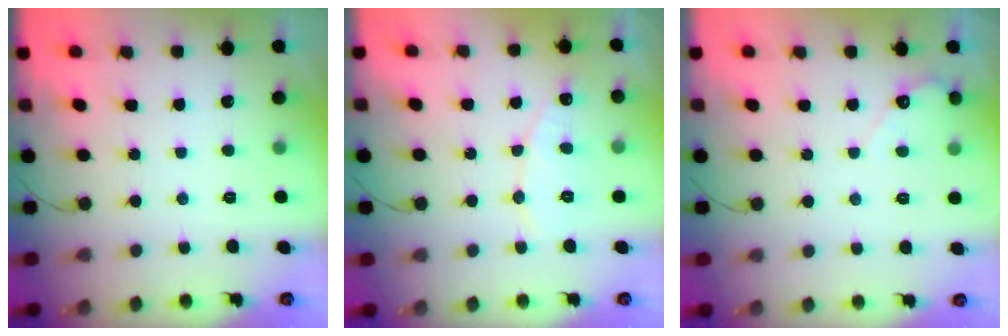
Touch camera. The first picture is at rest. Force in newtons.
{"total": 6.5, "press": 6.5, "slide": 0.5}
{"total": 2.7, "press": 2.7, "slide": 0.2}